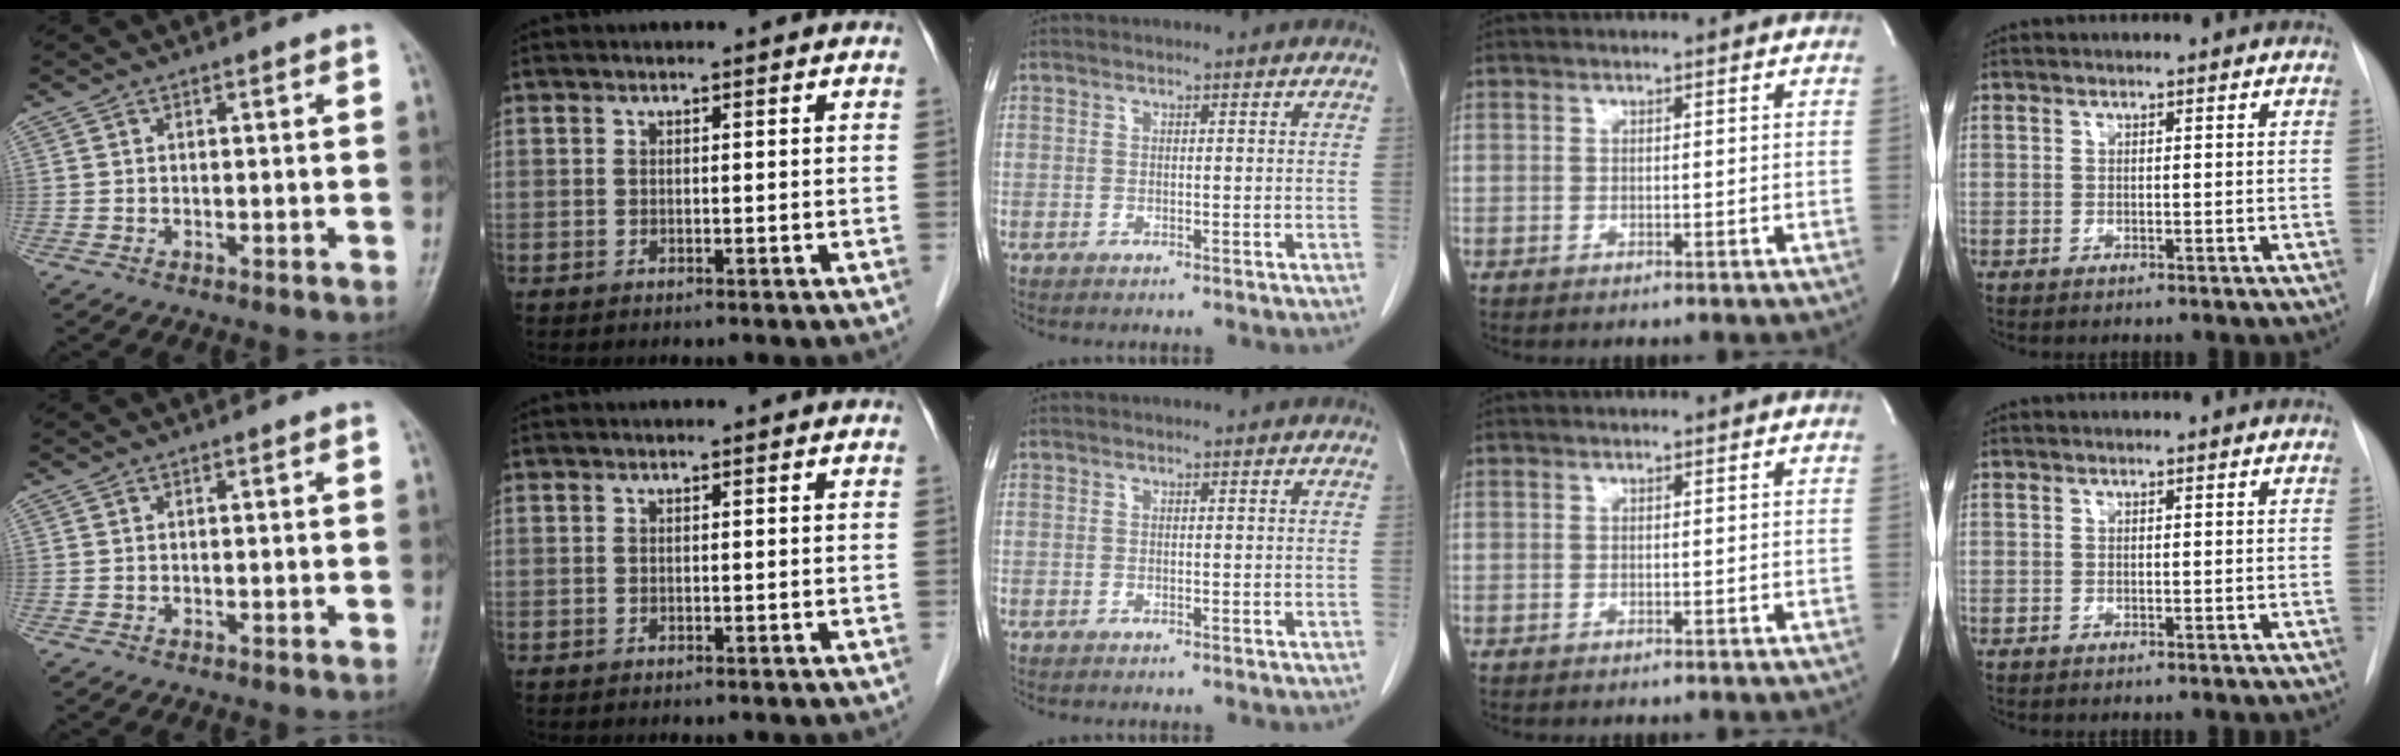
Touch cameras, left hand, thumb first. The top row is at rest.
{}